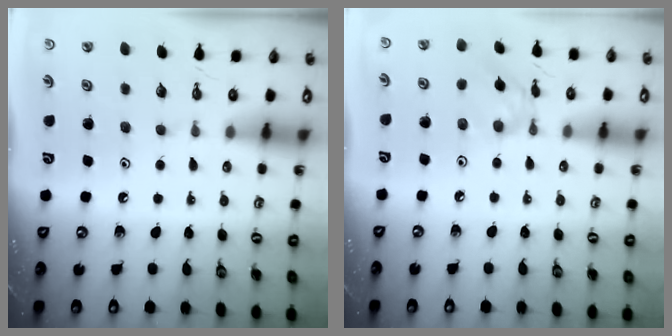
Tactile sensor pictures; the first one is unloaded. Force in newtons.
{"total": 3.6, "press": 3.6, "slide": 0.4}